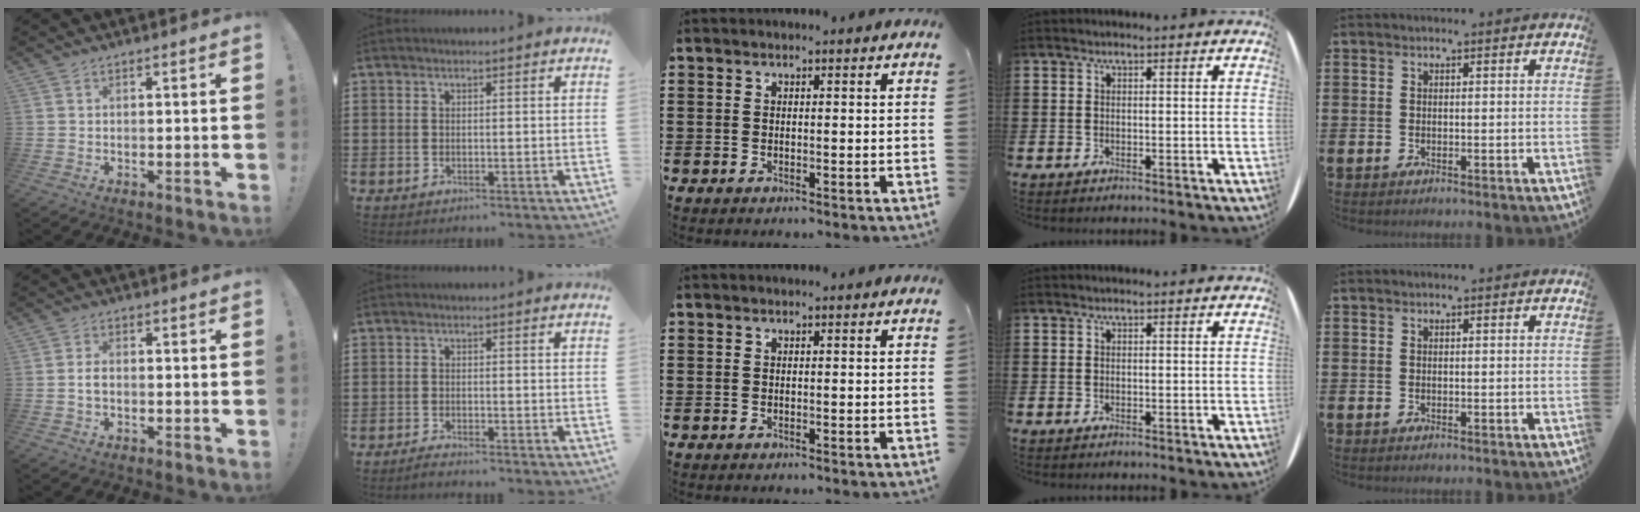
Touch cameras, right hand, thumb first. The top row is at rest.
{"thumb": {"total": 2.2, "force": [-0.4, 1.3, 1.8], "torque": [-0.030, 0.007, -0.008]}, "index": {"total": 1.2, "force": [-1.2, -0.2, 0.2], "torque": [-0.006, -0.001, -0.022]}}